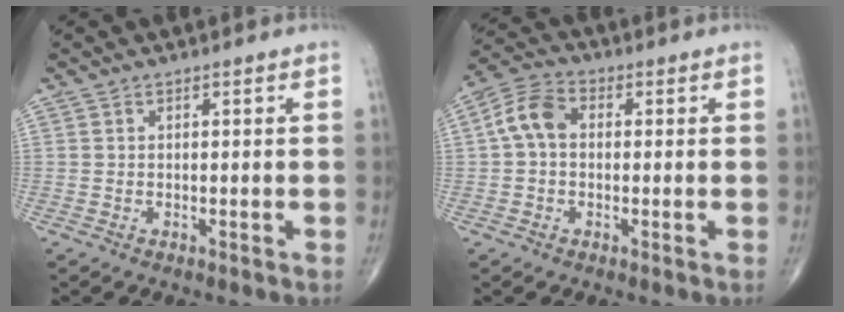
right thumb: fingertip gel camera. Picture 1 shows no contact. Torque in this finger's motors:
{"motor_torque": [-0.19, 0.38, -0.22, -0.27, 0.23]}